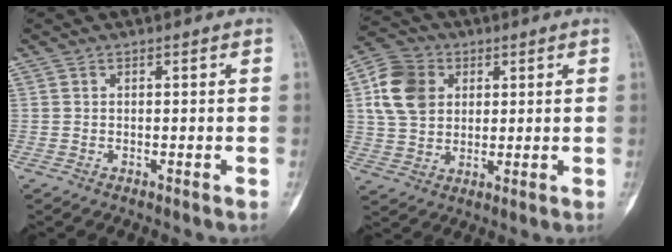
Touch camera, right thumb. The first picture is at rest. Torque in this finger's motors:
{"motor_torque": [-0.26, 0.77, 1.00, 0.29, 0.05]}